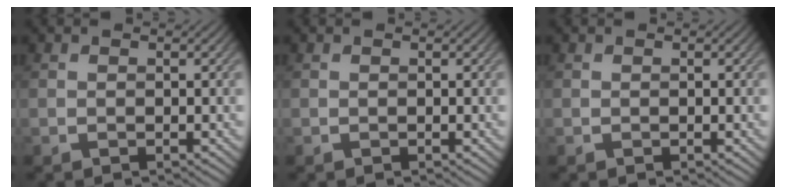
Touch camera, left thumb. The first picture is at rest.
{"total": 0.0}
{"total": 0.0}